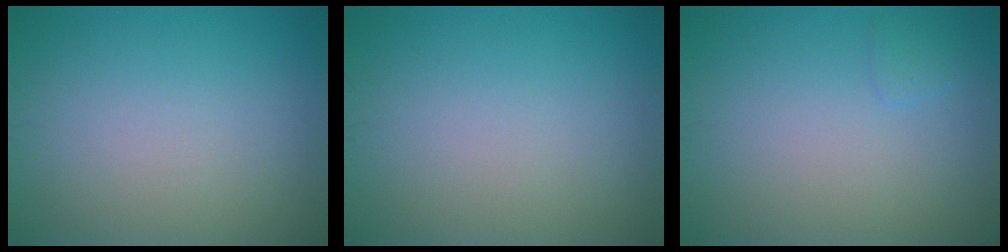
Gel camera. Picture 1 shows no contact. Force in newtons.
{"total": 0.0}
{"total": 0.7, "press": 0.7, "slide": 0.1}